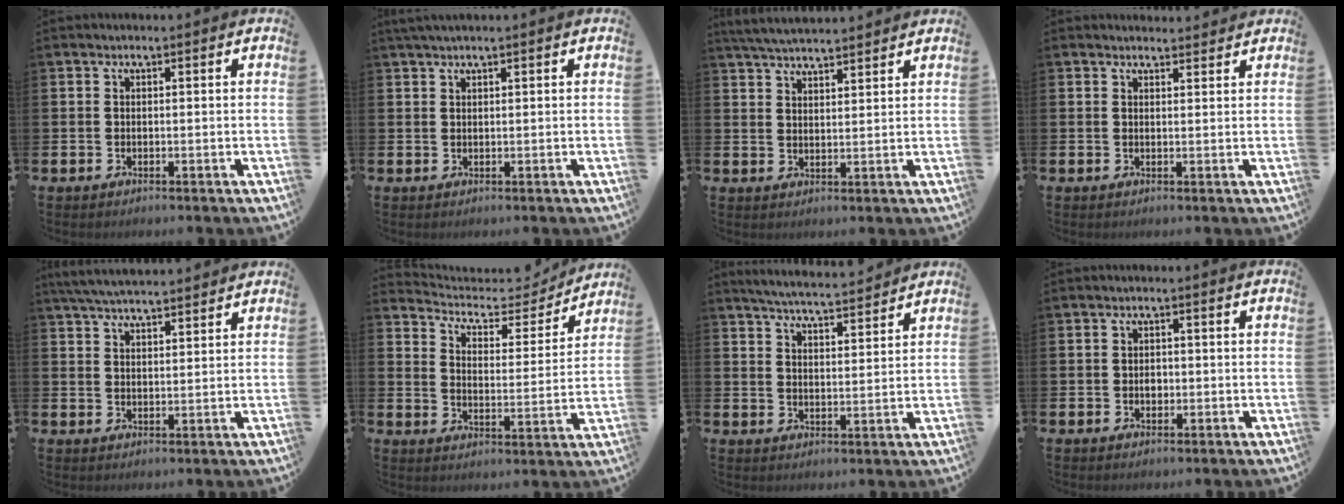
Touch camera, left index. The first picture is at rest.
{"total": 1.4, "force": [1.2, -0.1, 0.7], "torque": [-0.020, 0.004, 0.022]}
{"total": 4.4, "force": [4.3, 0.3, 0.7], "torque": [-0.032, -0.016, 0.080]}
{"total": 1.7, "force": [1.7, 0.2, 0.0], "torque": [0.007, -0.008, 0.028]}
{"total": 4.9, "force": [4.7, 0.5, 1.1], "torque": [-0.040, -0.015, 0.088]}
{"total": 5.3, "force": [4.9, 2.0, 0.9], "torque": [-0.046, -0.041, 0.076]}
{"total": 5.3, "force": [5.3, 0.0, 0.8], "torque": [-0.030, -0.033, 0.093]}
{"total": 1.5, "force": [-0.1, 1.1, 1.0], "torque": [-0.006, 0.001, -0.007]}